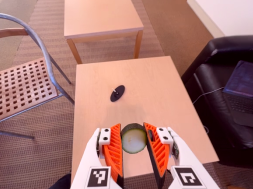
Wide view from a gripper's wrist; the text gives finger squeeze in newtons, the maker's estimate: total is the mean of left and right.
{"total": 12.0, "left": 12.5, "right": 11.5}